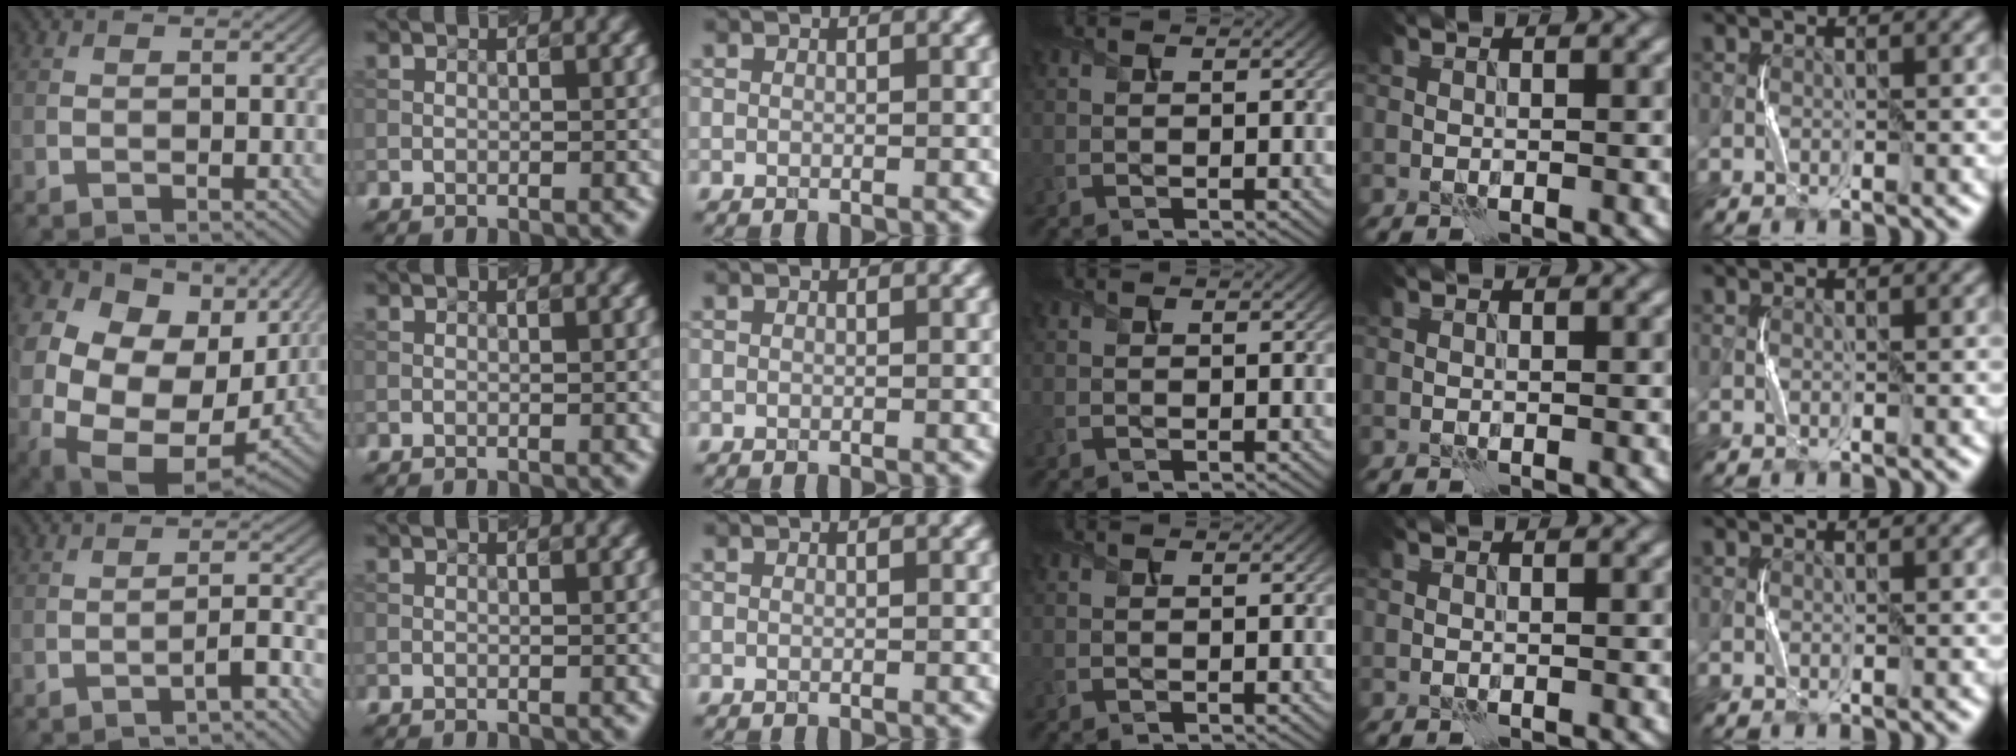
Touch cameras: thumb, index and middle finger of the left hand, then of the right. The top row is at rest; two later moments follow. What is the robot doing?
{"motion": "squeeze", "object": "air blower"}